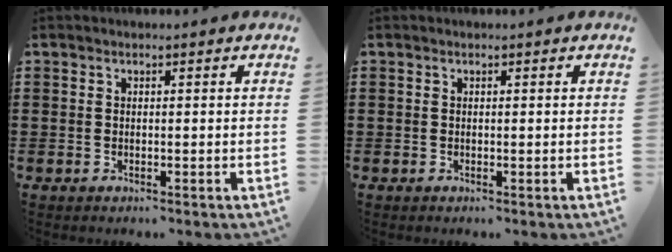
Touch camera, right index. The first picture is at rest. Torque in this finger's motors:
{"motor_torque": [0.00, 0.00, 0.00, 0.00]}